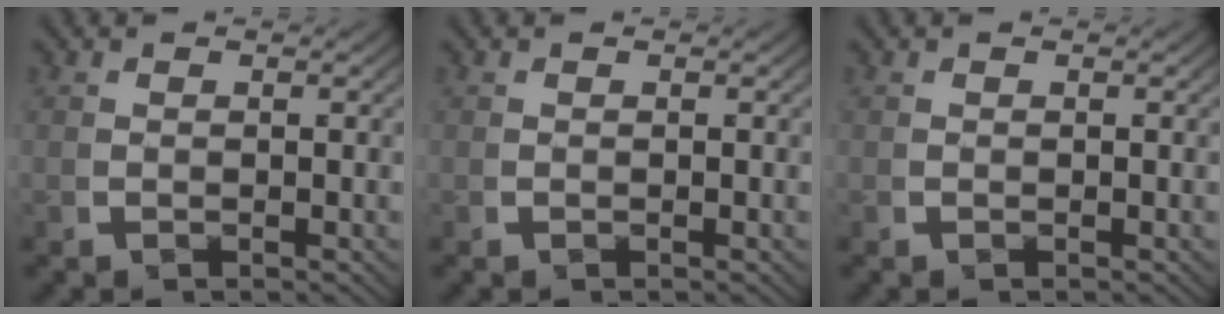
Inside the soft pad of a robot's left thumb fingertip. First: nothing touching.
{"total": 0.0}
{"total": 0.0}